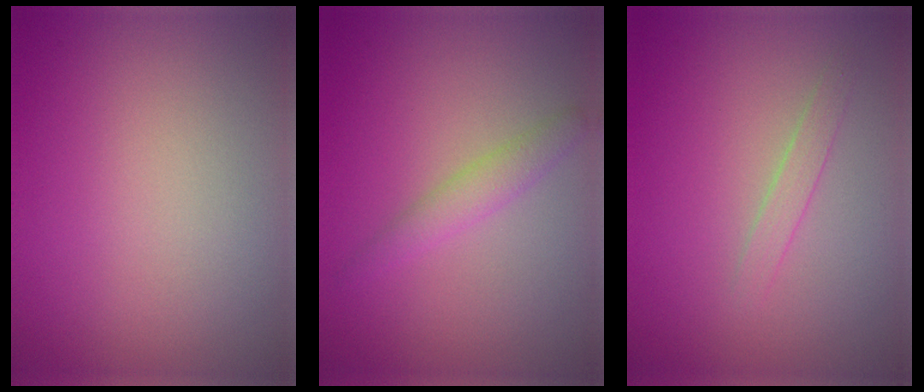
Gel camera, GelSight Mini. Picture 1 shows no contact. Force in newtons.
{"total": 1.9, "press": 1.9, "slide": 0.2}
{"total": 1.2, "press": 1.2, "slide": 0.1}